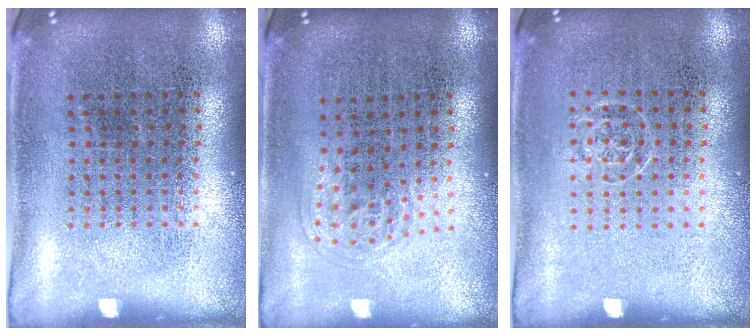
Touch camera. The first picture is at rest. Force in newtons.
{"total": 1.0, "press": 0.6, "slide": 0.8}
{"total": 0.6, "press": 0.5, "slide": 0.3}